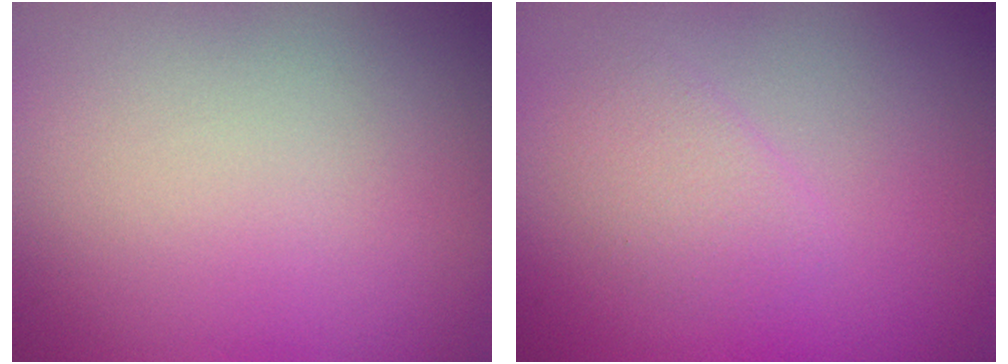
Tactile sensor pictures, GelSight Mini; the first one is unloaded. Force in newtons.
{"total": 1.8, "press": 1.8, "slide": 0.1}